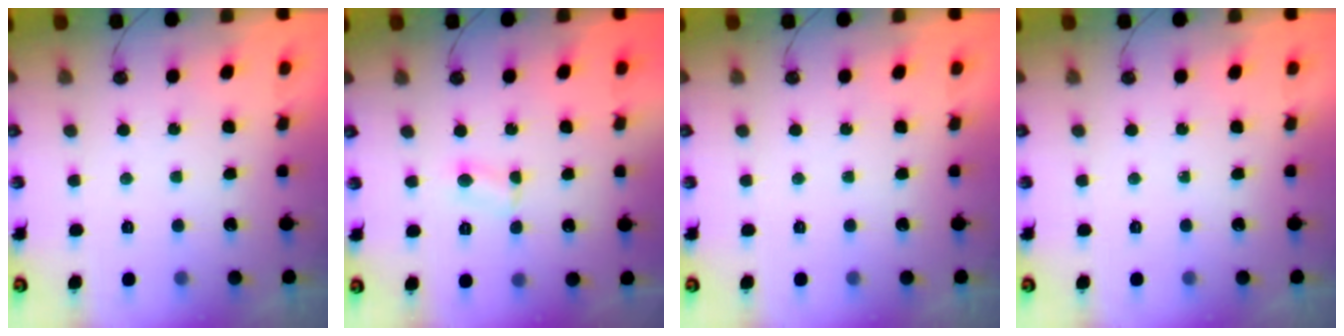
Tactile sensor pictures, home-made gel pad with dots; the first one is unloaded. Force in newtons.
{"total": 2.5, "press": 2.4, "slide": 0.8}
{"total": 0.0}
{"total": 0.0}